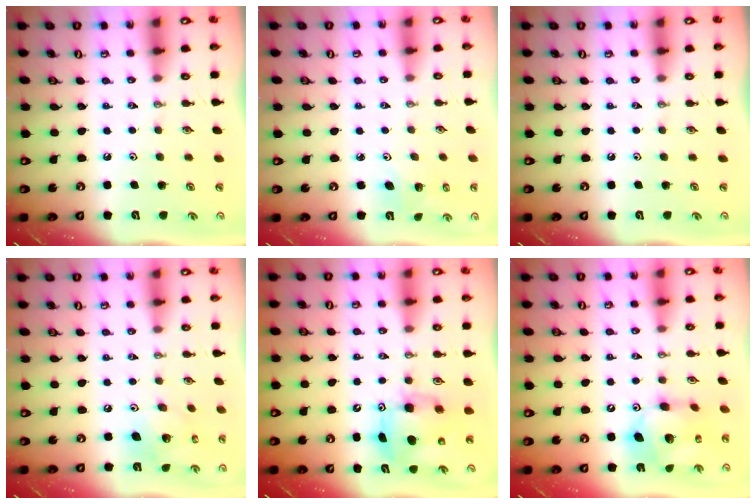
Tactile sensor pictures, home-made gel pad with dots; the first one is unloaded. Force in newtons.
{"total": 3.5, "press": 3.2, "slide": 1.4}
{"total": 0.0}
{"total": 10.7, "press": 10.6, "slide": 2.0}
{"total": 8.4, "press": 8.3, "slide": 1.1}
{"total": 13.7, "press": 13.6, "slide": 1.4}